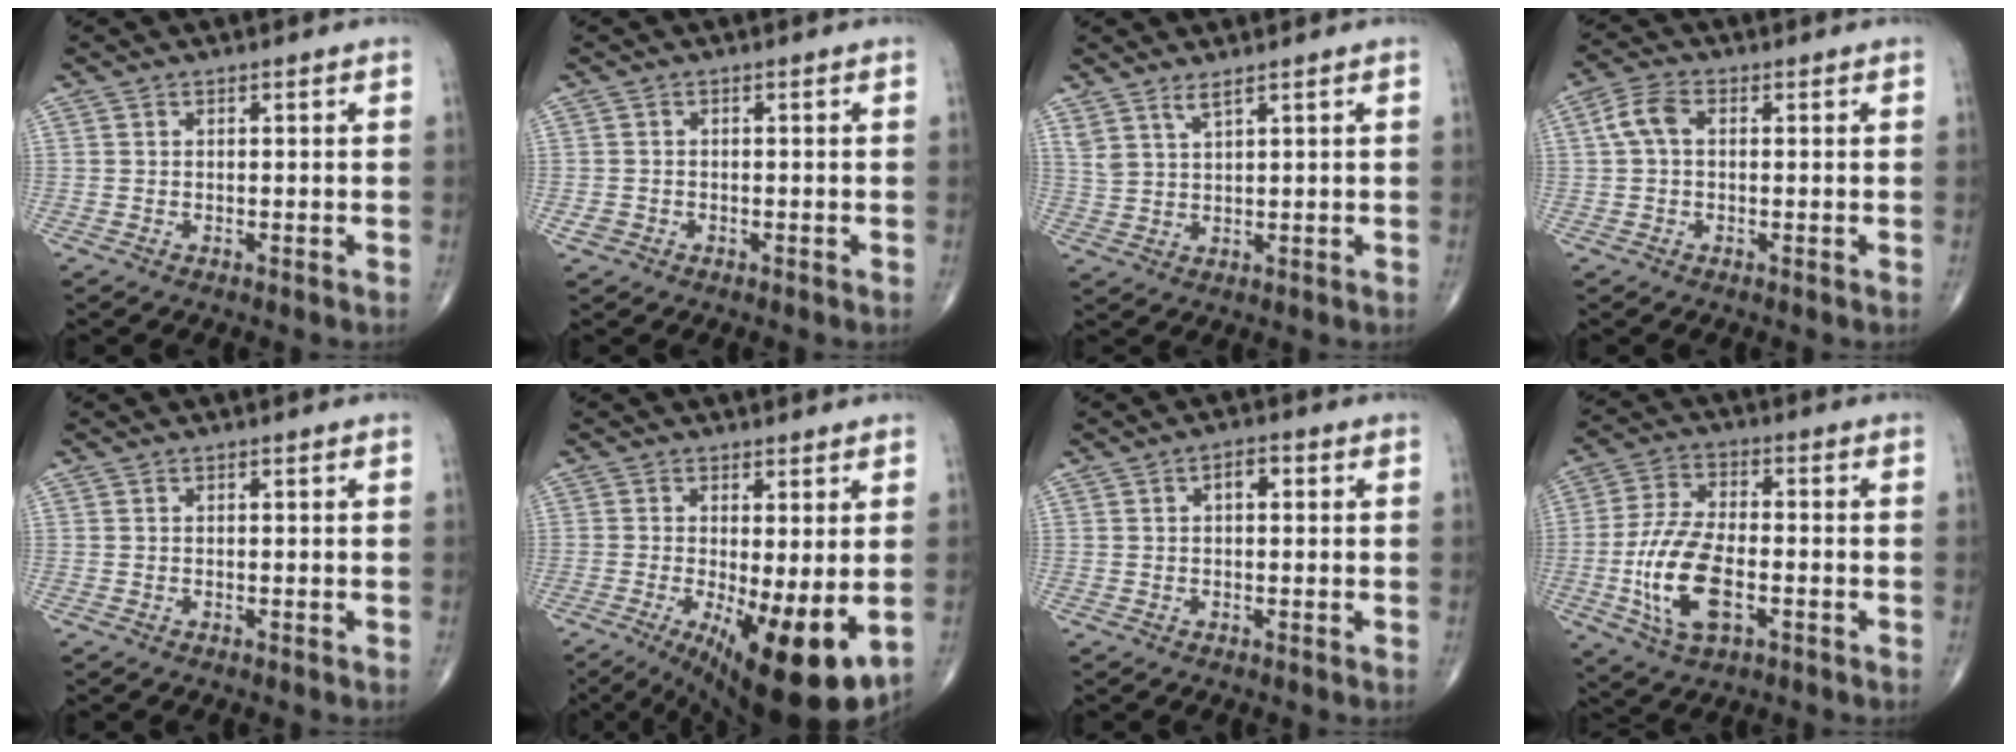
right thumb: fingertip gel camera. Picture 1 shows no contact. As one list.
[{"total": 1.5, "force": [-0.6, 1.3, 0.5], "torque": [-0.010, 0.005, -0.009]}, {"total": 3.3, "force": [2.6, 0.5, 2.0], "torque": [-0.045, -0.019, 0.058]}, {"total": 4.6, "force": [0.6, 2.8, 3.6], "torque": [-0.078, 0.015, 0.007]}, {"total": 0.0}, {"total": 14.7, "force": [-3.3, 4.6, 13.6], "torque": [-0.190, -0.027, -0.032]}, {"total": 2.8, "force": [0.6, 1.4, 2.3], "torque": [-0.031, 0.010, 0.006]}, {"total": 13.8, "force": [-3.5, 6.7, 11.6], "torque": [-0.236, 0.012, -0.062]}]